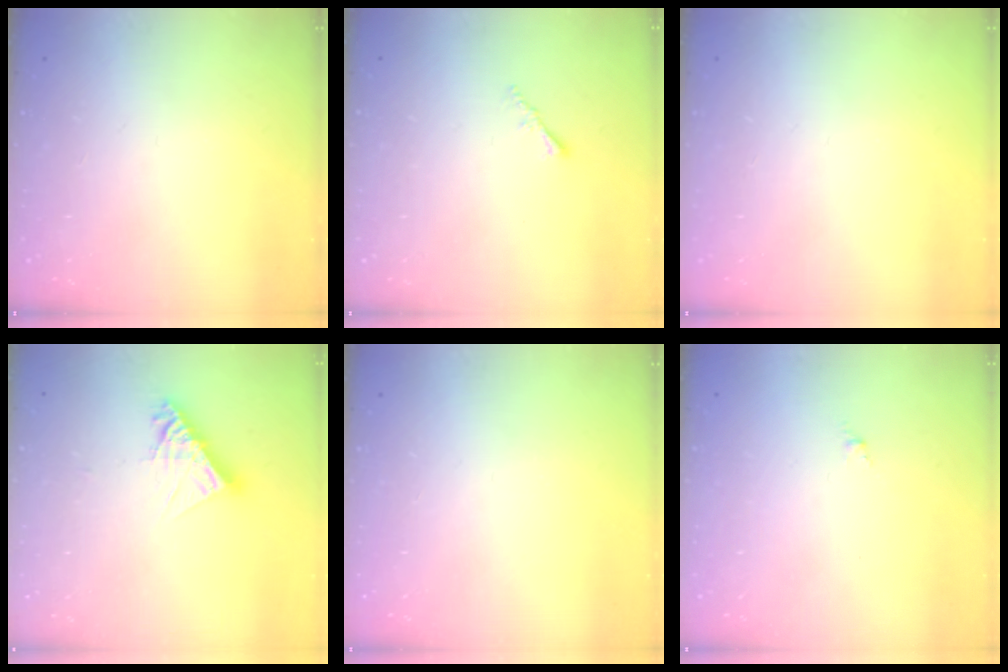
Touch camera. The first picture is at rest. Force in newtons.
{"total": 1.0, "press": 1.0, "slide": 0.4}
{"total": 0.0}
{"total": 9.6, "press": 9.6, "slide": 0.8}
{"total": 0.0}
{"total": 0.0}